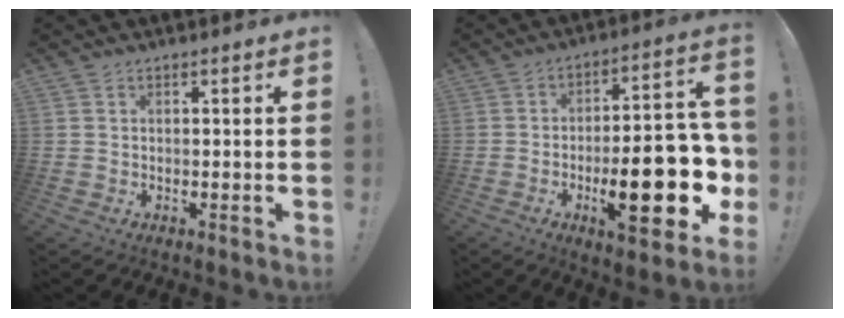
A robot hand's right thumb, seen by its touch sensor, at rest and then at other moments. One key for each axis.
{"total": 22.7, "fx": -6.1, "fy": 7.5, "fz": 20.5, "tx": -0.282, "ty": 0.019, "tz": -0.086}